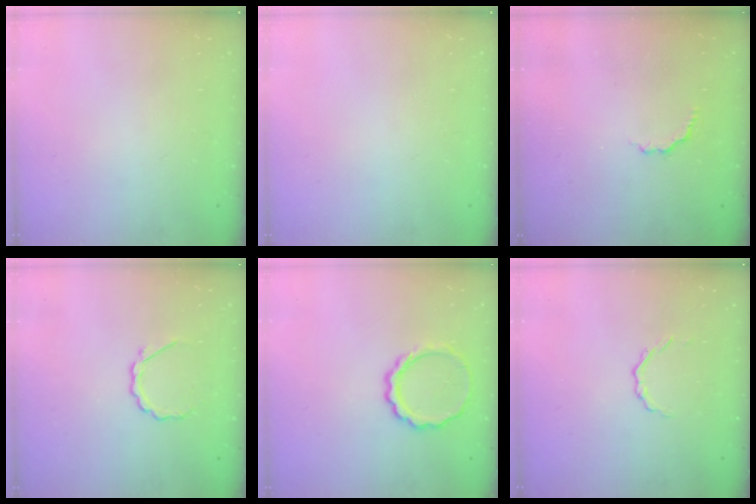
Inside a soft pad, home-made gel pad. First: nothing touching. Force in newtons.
{"total": 0.0}
{"total": 2.5, "press": 2.3, "slide": 1.0}
{"total": 3.9, "press": 3.7, "slide": 1.3}
{"total": 9.0, "press": 8.8, "slide": 1.9}
{"total": 1.7, "press": 1.6, "slide": 0.6}